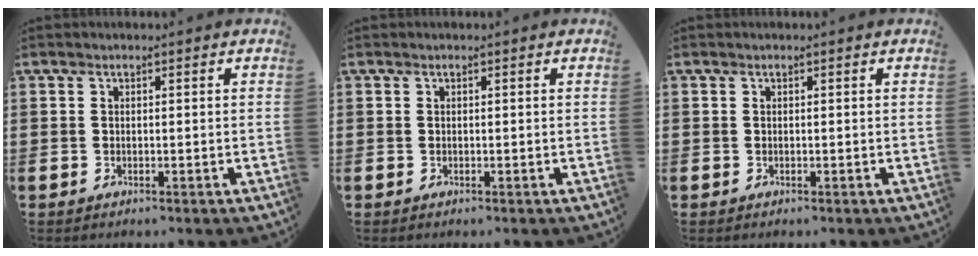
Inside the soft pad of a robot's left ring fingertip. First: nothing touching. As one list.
[{"total": 0.0}, {"total": 0.0}]